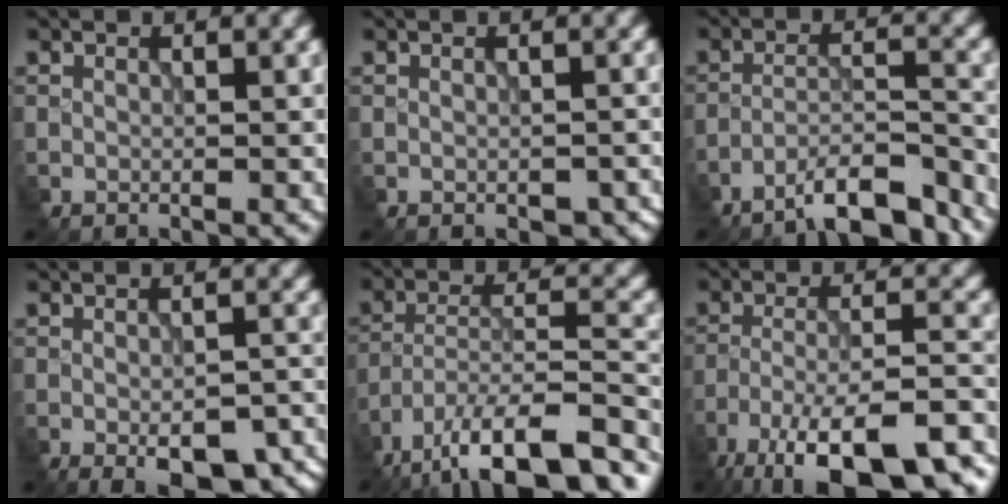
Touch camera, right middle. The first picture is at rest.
{"total": 2.5, "force": [-1.5, 1.4, 1.4], "torque": [-0.026, -0.010, -0.009]}
{"total": 6.8, "force": [-5.7, 1.3, 3.5], "torque": [-0.050, 0.009, -0.096]}
{"total": 7.1, "force": [-3.9, 2.9, 5.2], "torque": [-0.074, -0.008, -0.043]}
{"total": 13.4, "force": [-10.2, 4.2, 7.7], "torque": [-0.132, 0.005, -0.166]}
{"total": 14.6, "force": [-10.4, 4.7, 9.1], "torque": [-0.173, -0.018, -0.151]}